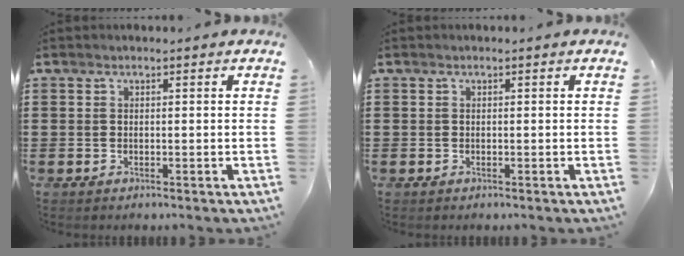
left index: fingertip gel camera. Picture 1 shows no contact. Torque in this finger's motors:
{"motor_torque": [0.00, 0.00, 0.00, 0.00]}